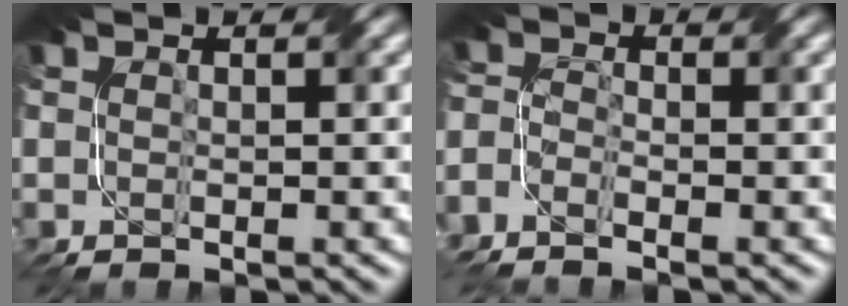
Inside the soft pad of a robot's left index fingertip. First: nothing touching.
{"total": 3.6, "force": [-3.5, 0.7, 0.3], "torque": [-0.009, -0.002, -0.045]}